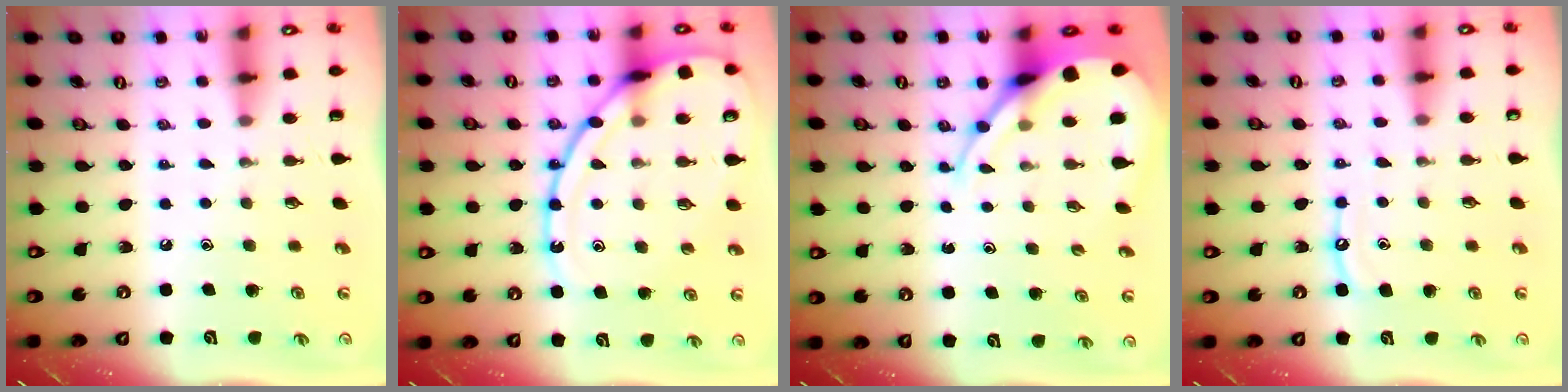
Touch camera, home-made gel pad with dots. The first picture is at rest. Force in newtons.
{"total": 17.0, "press": 16.9, "slide": 1.5}
{"total": 8.8, "press": 8.7, "slide": 0.9}
{"total": 7.1, "press": 7.0, "slide": 0.6}